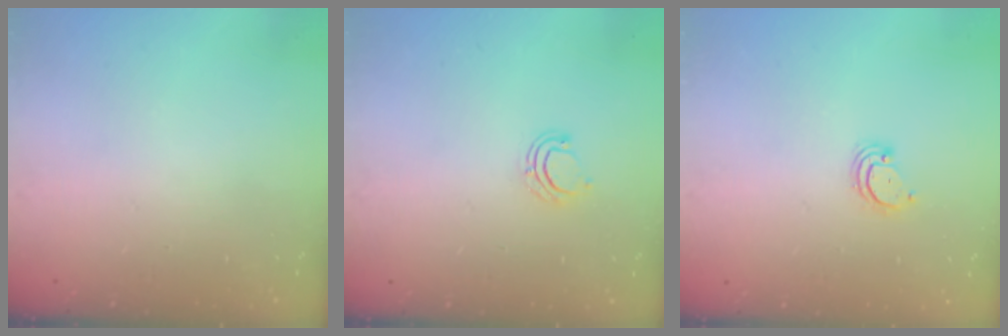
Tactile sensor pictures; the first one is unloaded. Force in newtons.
{"total": 5.0, "press": 4.9, "slide": 1.0}
{"total": 2.3, "press": 2.3, "slide": 0.2}